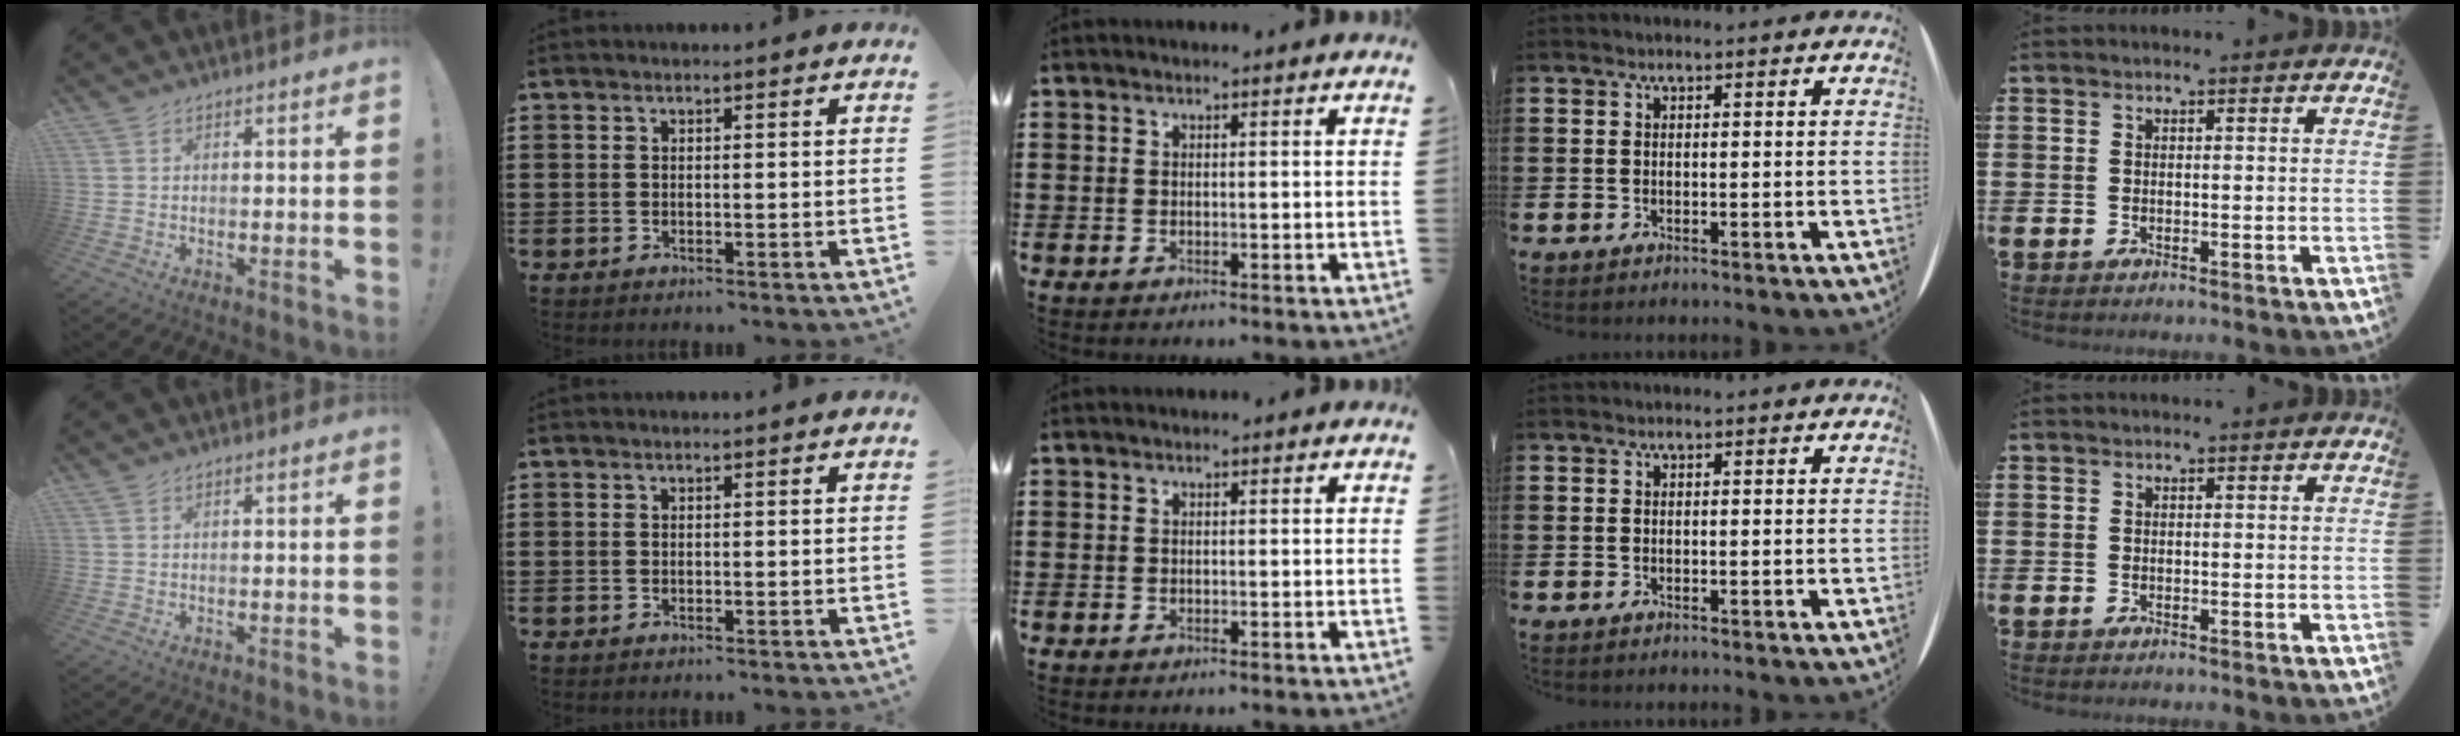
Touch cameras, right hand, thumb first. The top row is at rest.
{}